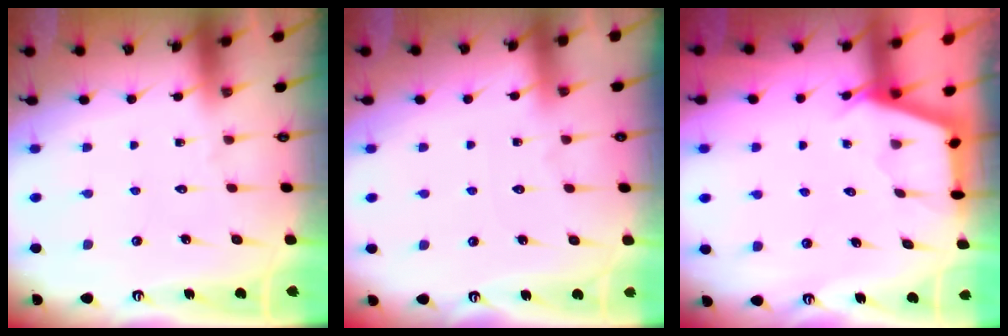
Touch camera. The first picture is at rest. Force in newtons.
{"total": 2.8, "press": 2.8, "slide": 0.3}
{"total": 2.9, "press": 2.8, "slide": 0.3}